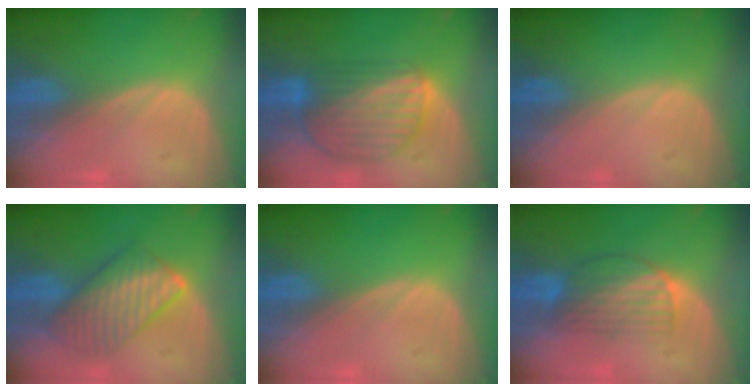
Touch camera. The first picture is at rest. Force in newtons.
{"total": 9.4, "press": 8.0, "slide": 5.0}
{"total": 0.0}
{"total": 7.9, "press": 7.9, "slide": 0.3}
{"total": 0.0}
{"total": 6.5, "press": 5.7, "slide": 3.2}